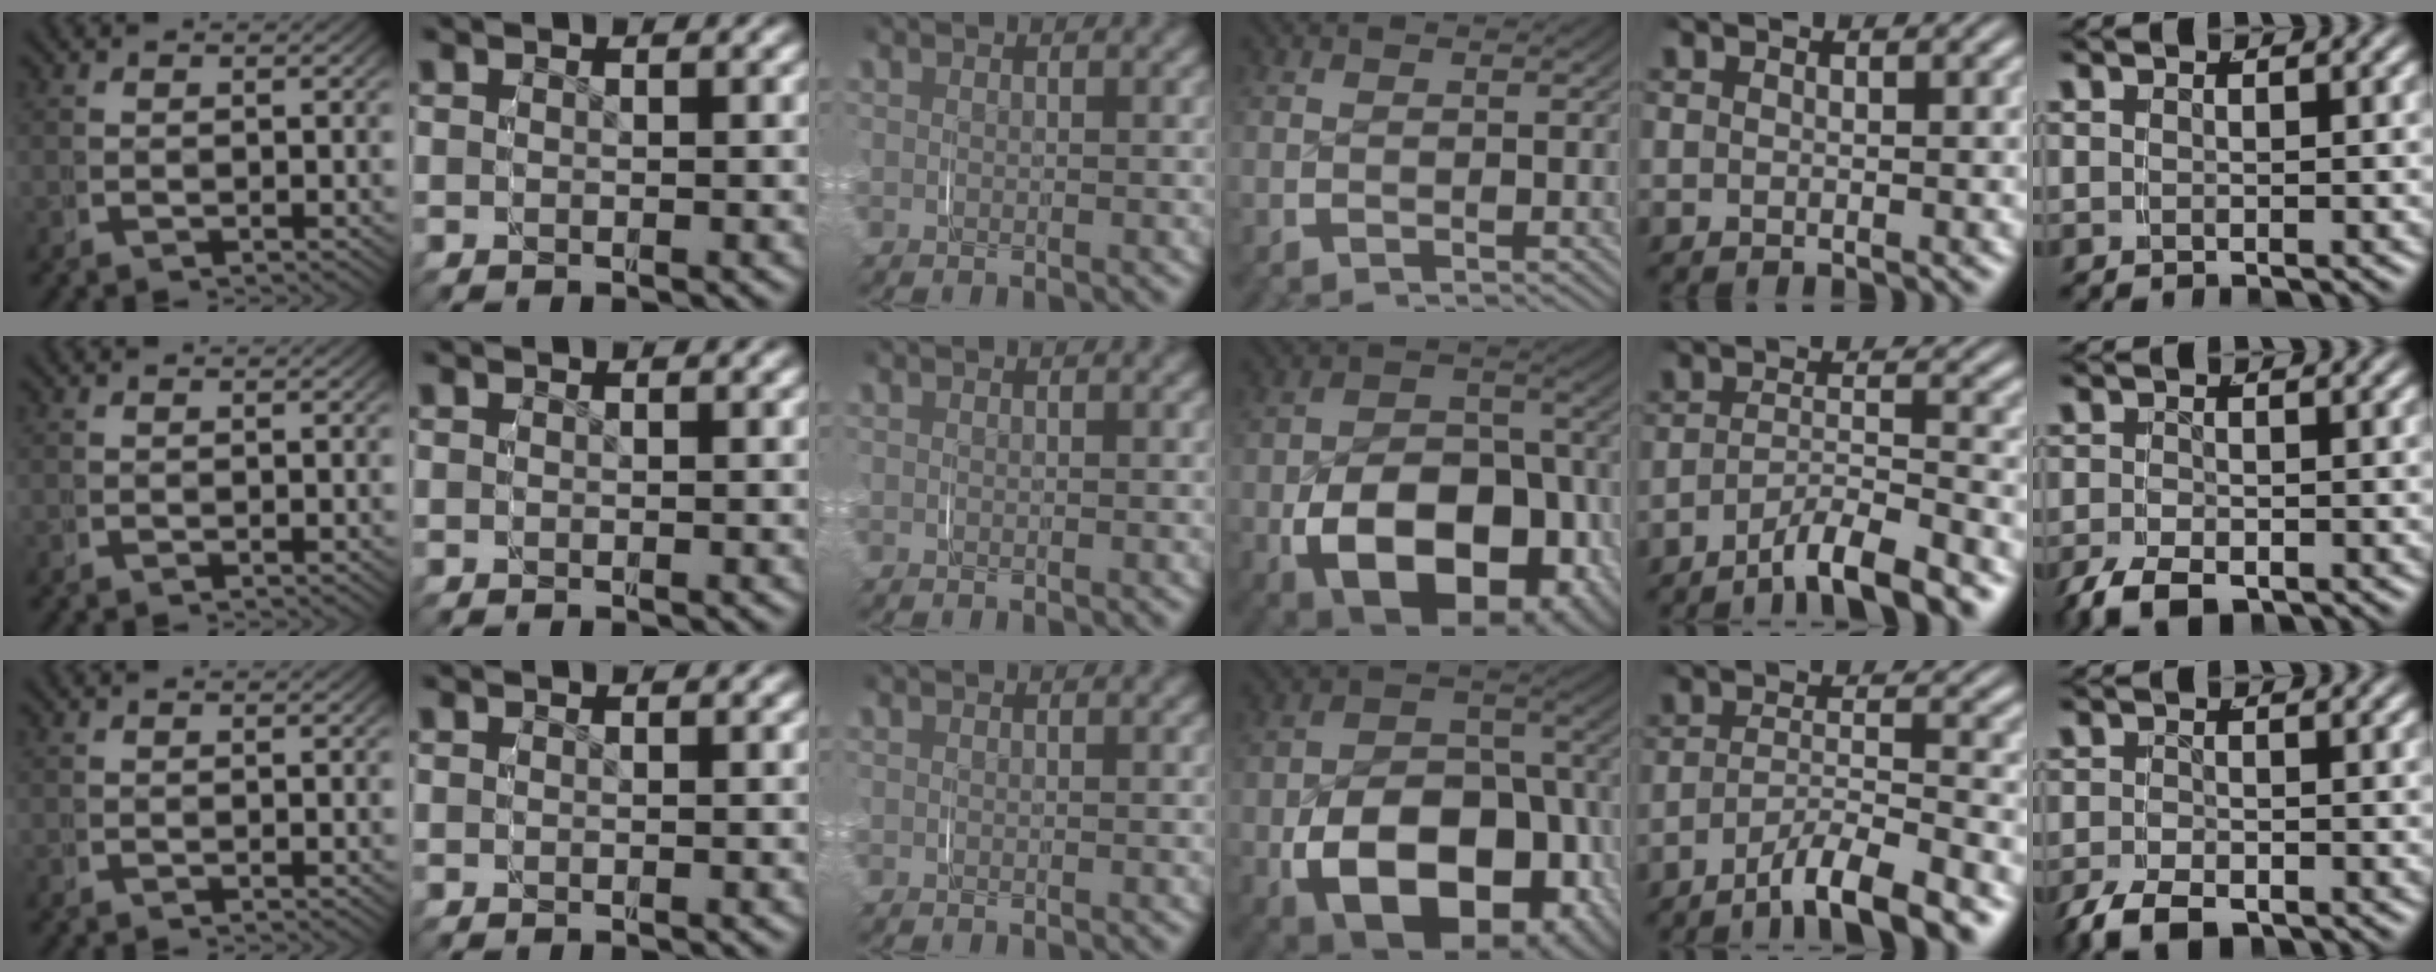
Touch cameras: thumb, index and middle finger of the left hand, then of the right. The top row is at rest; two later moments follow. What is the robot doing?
{"motion": "grasp_and_lifting", "object": "paper plate"}